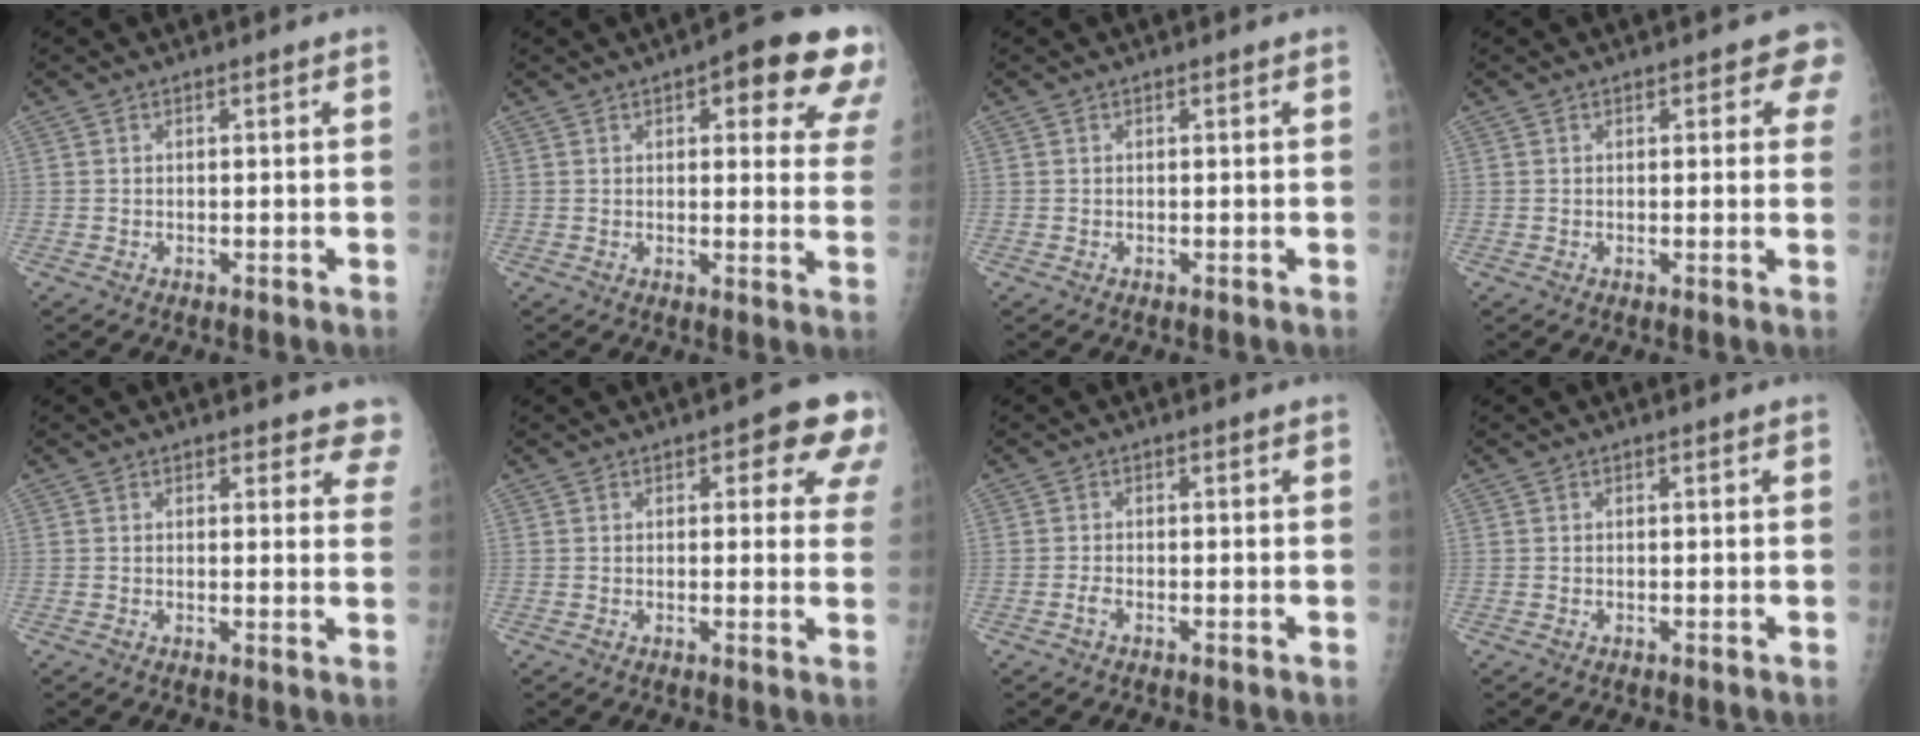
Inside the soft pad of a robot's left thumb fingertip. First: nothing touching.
{"total": 15.1, "force": [7.9, 5.4, 11.7], "torque": [-0.104, -0.025, 0.084]}
{"total": 0.0}
{"total": 4.3, "force": [2.4, 2.4, 2.7], "torque": [0.007, -0.005, 0.015]}
{"total": 6.9, "force": [6.3, 2.6, 1.1], "torque": [0.041, -0.025, 0.043]}
{"total": 8.7, "force": [4.3, 4.0, 6.5], "torque": [-0.026, -0.011, 0.039]}
{"total": 1.1, "force": [-0.6, 0.5, 0.8], "torque": [-0.016, 0.000, -0.013]}
{"total": 0.0}